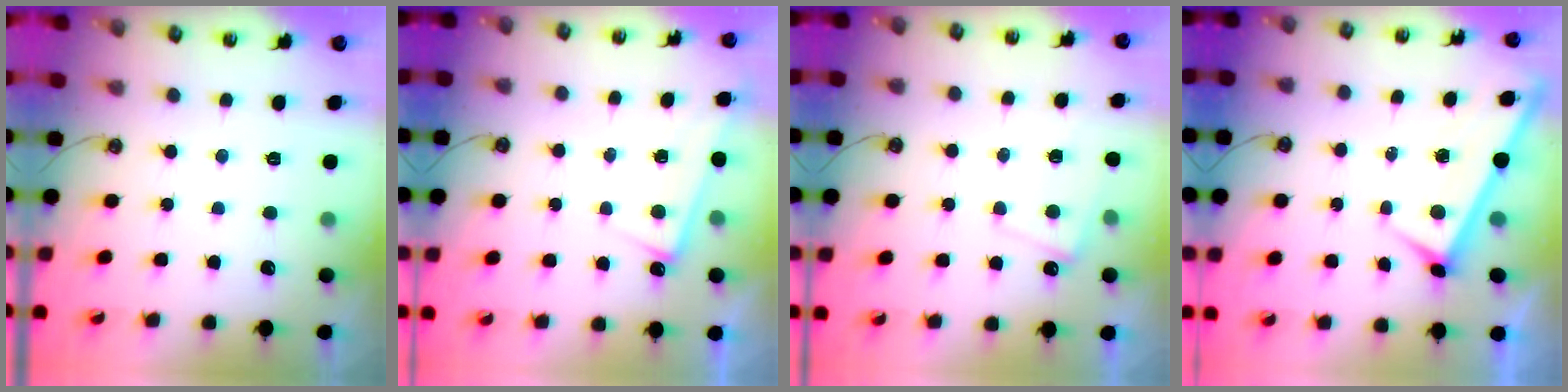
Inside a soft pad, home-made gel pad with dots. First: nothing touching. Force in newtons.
{"total": 1.9, "press": 1.8, "slide": 0.4}
{"total": 3.5, "press": 3.5, "slide": 0.4}
{"total": 1.3, "press": 1.3, "slide": 0.5}